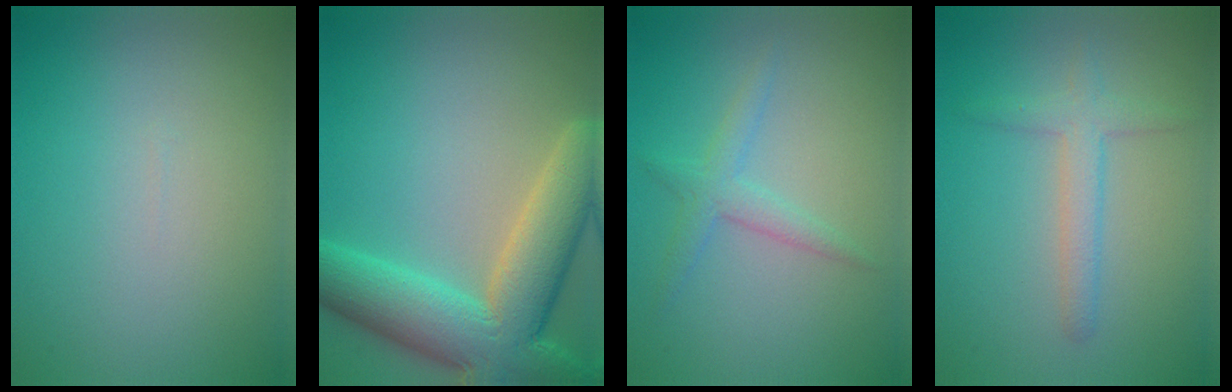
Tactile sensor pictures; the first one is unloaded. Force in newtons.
{"total": 10.6, "press": 10.6, "slide": 0.9}
{"total": 1.3, "press": 1.3, "slide": 0.1}
{"total": 2.4, "press": 2.4, "slide": 0.1}